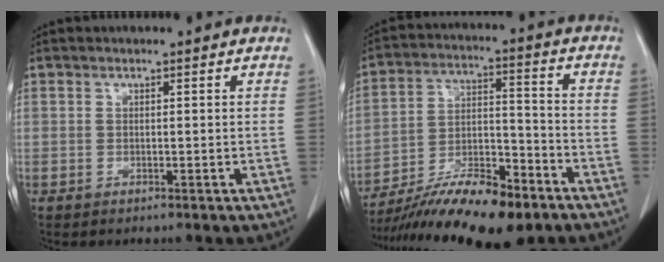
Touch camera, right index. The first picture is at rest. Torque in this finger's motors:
{"motor_torque": [1.09, -0.90, 0.48, 0.12]}